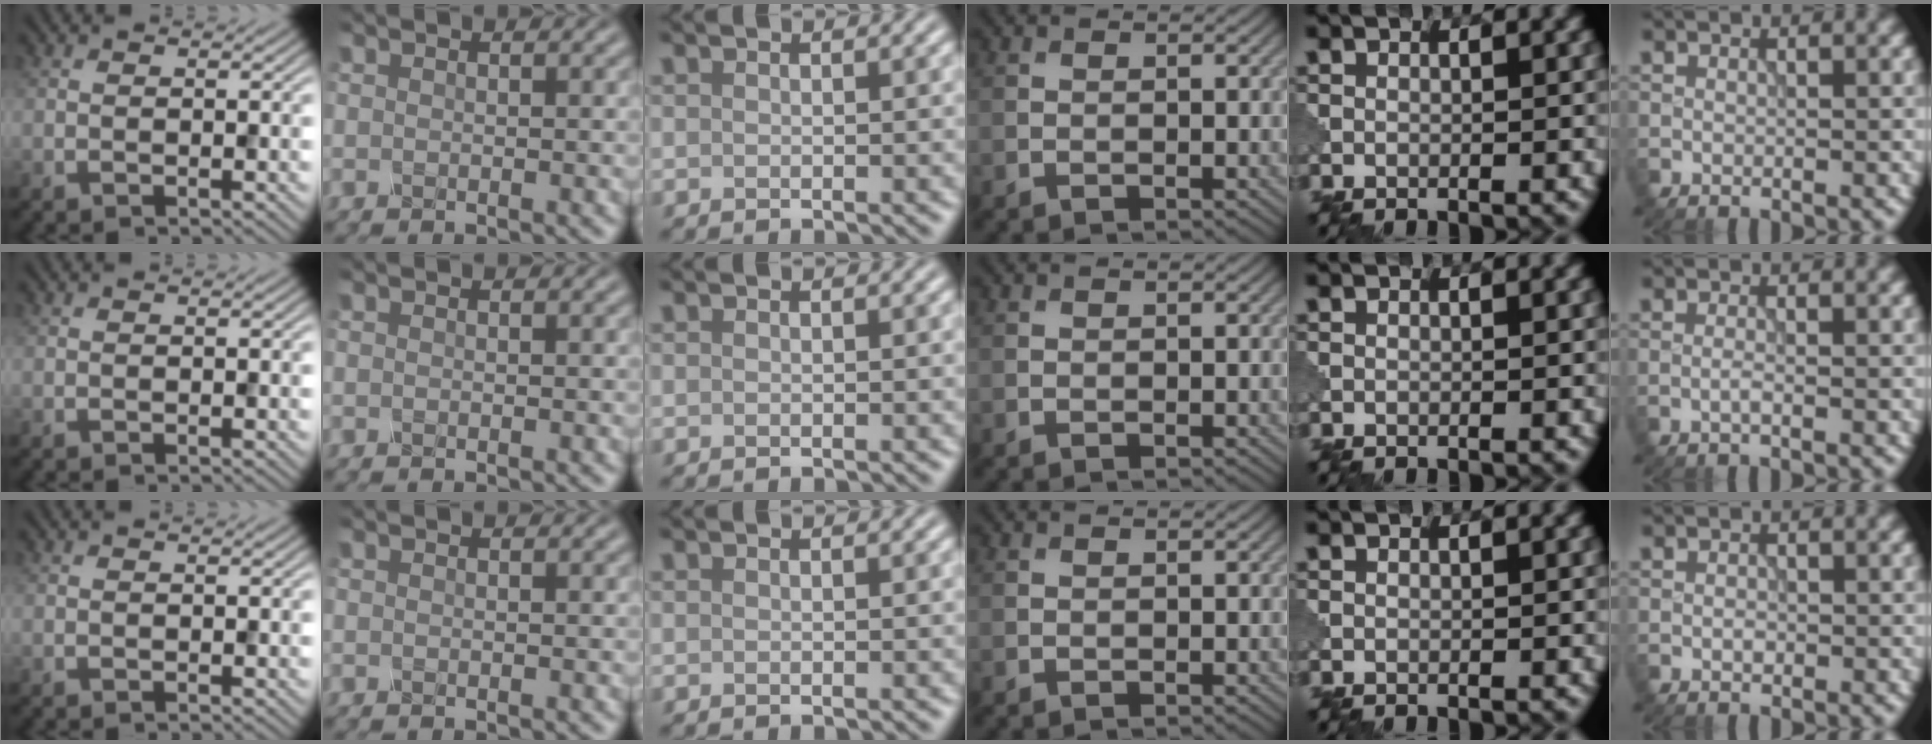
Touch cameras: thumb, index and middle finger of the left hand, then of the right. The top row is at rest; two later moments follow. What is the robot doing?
{"motion": "shake", "object": "sieve"}